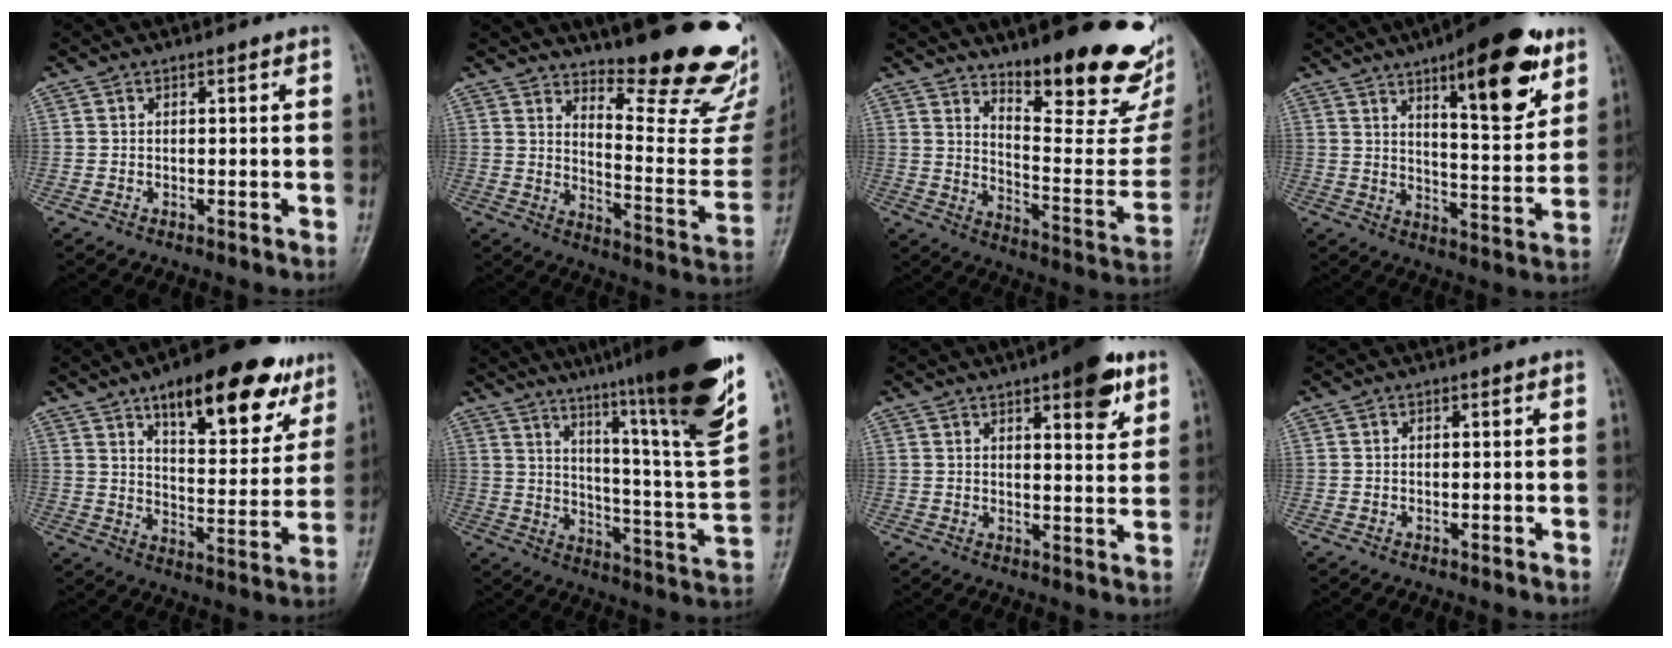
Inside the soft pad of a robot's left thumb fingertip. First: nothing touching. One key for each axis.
{"total": 22.0, "fx": 18.2, "fy": 4.0, "fz": 11.7, "tx": -0.128, "ty": -0.170, "tz": 0.241}
{"total": 24.8, "fx": 17.8, "fy": 6.7, "fz": 15.8, "tx": -0.180, "ty": -0.120, "tz": 0.252}
{"total": 17.9, "fx": 9.8, "fy": 5.5, "fz": 14.0, "tx": -0.167, "ty": -0.050, "tz": 0.145}
{"total": 21.1, "fx": 12.5, "fy": 8.2, "fz": 14.9, "tx": -0.162, "ty": -0.045, "tz": 0.186}
{"total": 29.7, "fx": 21.4, "fy": 1.8, "fz": 20.5, "tx": -0.292, "ty": -0.122, "tz": 0.305}
{"total": 9.6, "fx": 5.3, "fy": 2.9, "fz": 7.4, "tx": -0.081, "ty": -0.023, "tz": 0.068}
{"total": 0.0}